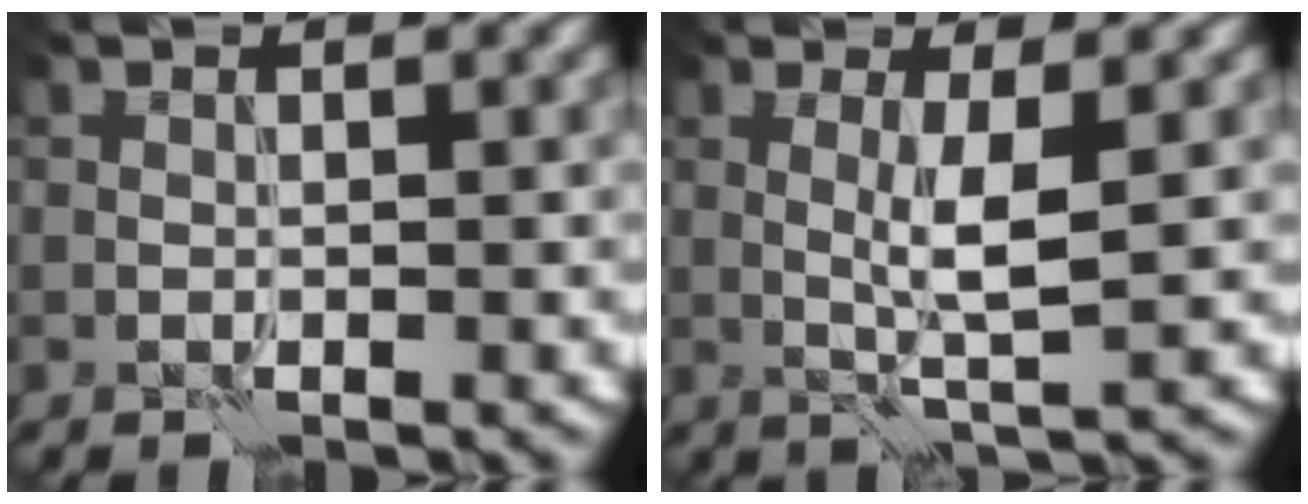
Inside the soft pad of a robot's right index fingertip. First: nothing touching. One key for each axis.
{"total": 3.1, "fx": 0.4, "fy": 0.4, "fz": 3.0, "tx": -0.060, "ty": 0.001, "tz": 0.008}